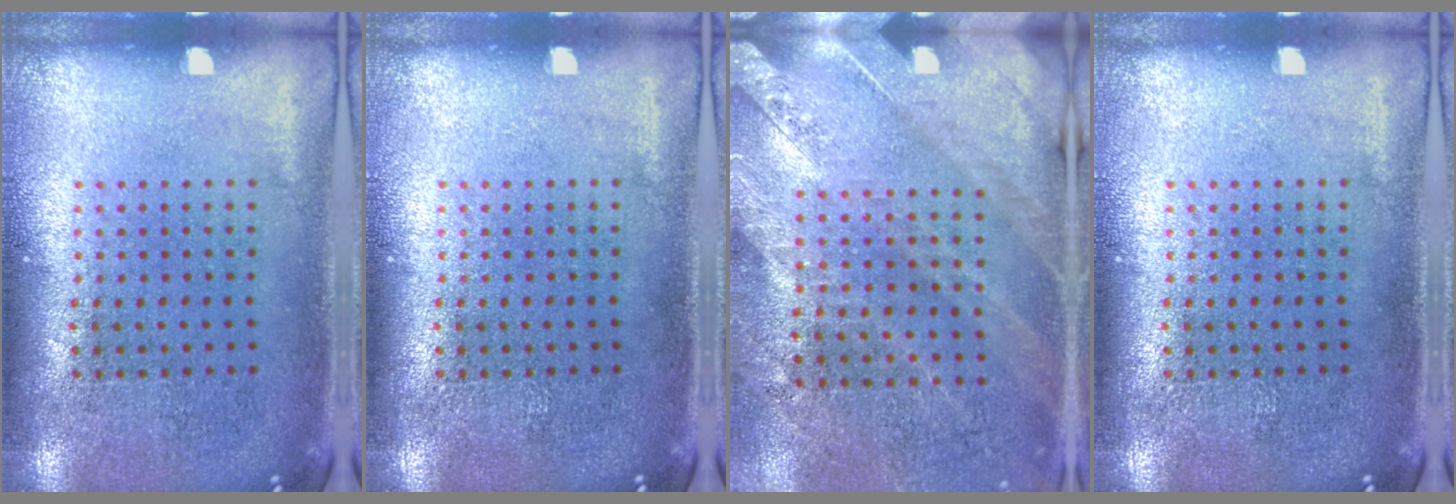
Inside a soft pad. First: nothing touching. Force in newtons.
{"total": 0.0}
{"total": 2.5, "press": 2.3, "slide": 0.8}
{"total": 0.0}